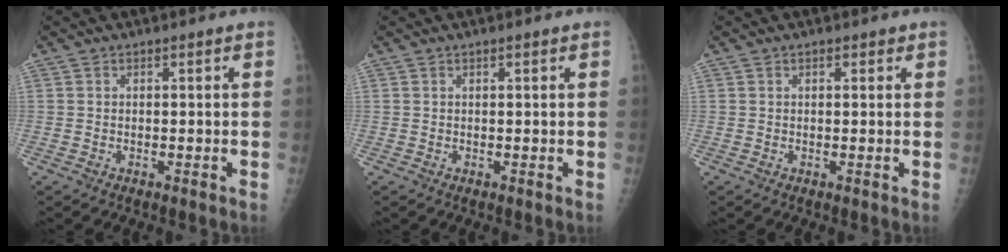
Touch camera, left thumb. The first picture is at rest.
{"total": 0.6, "force": [0.2, 0.1, 0.6], "torque": [-0.008, 0.003, 0.002]}
{"total": 1.1, "force": [0.5, 0.7, 0.7], "torque": [-0.002, 0.001, 0.003]}